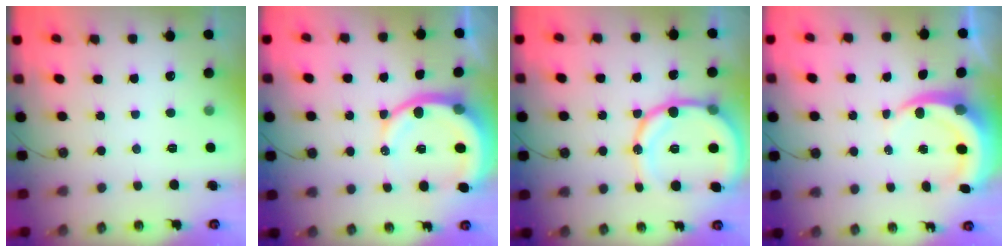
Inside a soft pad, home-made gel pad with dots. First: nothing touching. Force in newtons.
{"total": 11.7, "press": 11.5, "slide": 1.6}
{"total": 16.6, "press": 16.3, "slide": 3.0}
{"total": 7.1, "press": 7.1, "slide": 1.0}